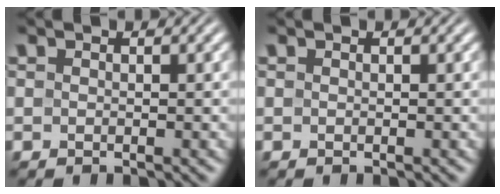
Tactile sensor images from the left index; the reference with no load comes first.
{"total": 0.0}